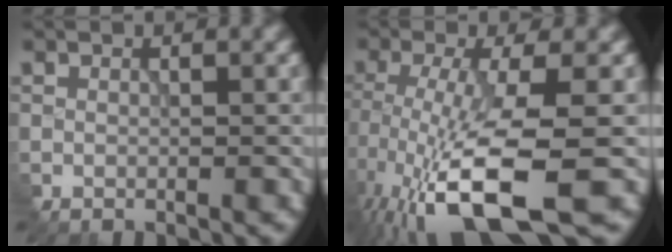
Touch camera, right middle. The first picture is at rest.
{"total": 10.9, "force": [-4.7, 2.9, 9.4], "torque": [-0.186, -0.012, -0.080]}